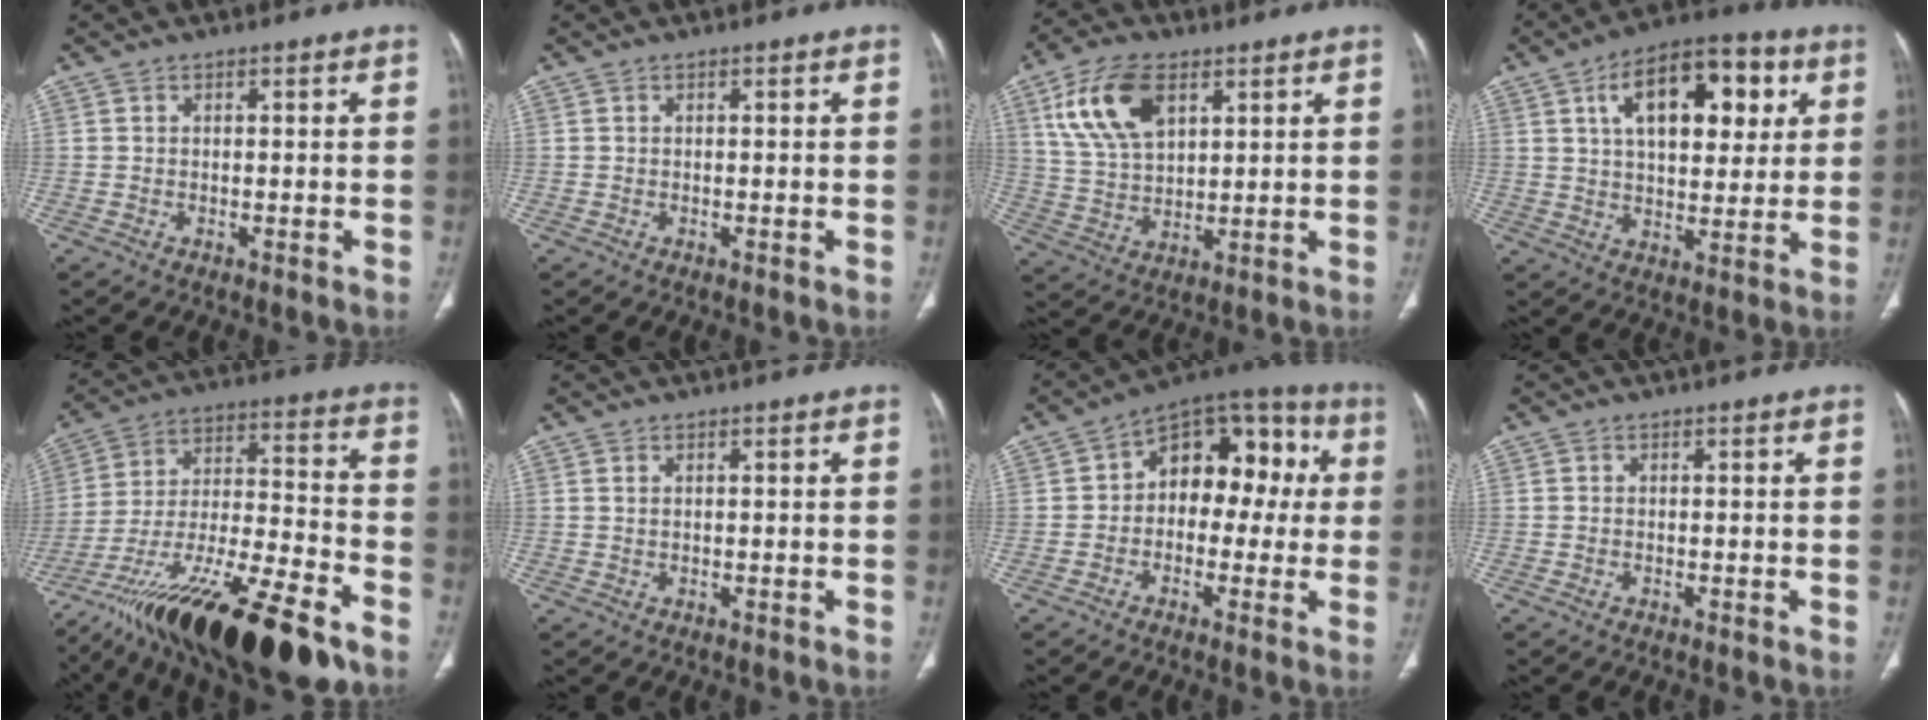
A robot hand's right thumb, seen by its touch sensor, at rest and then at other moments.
{"total": 0.0}
{"total": 13.5, "force": [6.0, 7.5, 9.5], "torque": [-0.173, -0.012, 0.120]}
{"total": 17.9, "force": [6.2, 9.4, 13.9], "torque": [-0.172, 0.000, 0.096]}
{"total": 28.4, "force": [-18.1, 7.8, 20.4], "torque": [-0.325, 0.050, -0.306]}
{"total": 0.5, "force": [0.3, 0.2, 0.4], "torque": [-0.010, 0.002, 0.008]}
{"total": 14.5, "force": [1.3, 9.6, 10.8], "torque": [-0.091, 0.051, 0.002]}
{"total": 0.0}